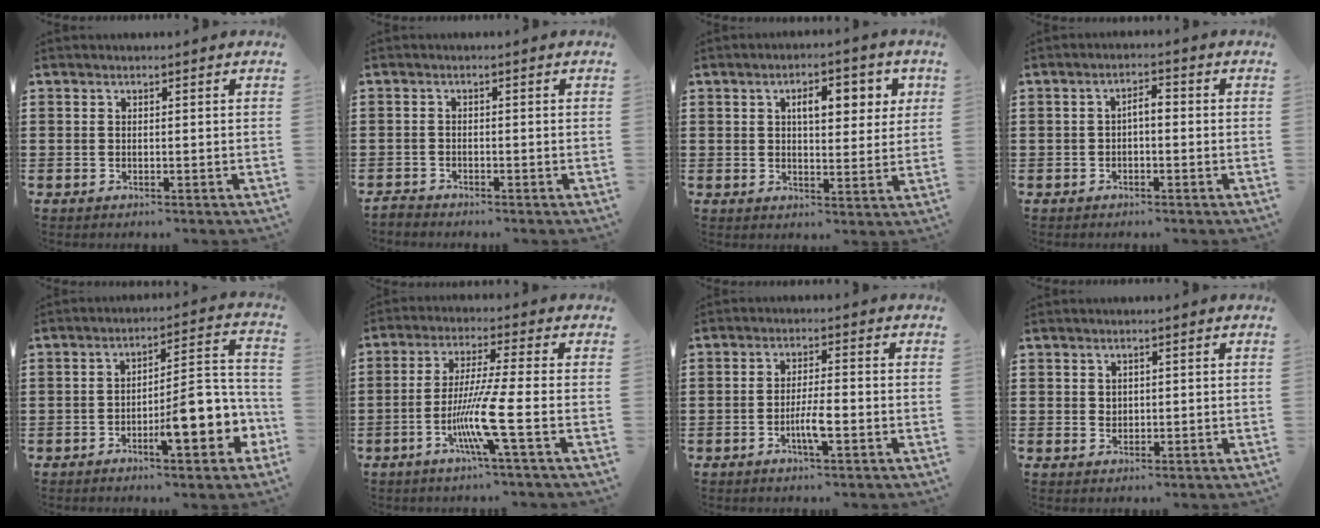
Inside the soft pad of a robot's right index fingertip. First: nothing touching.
{"total": 1.3, "force": [-1.2, 0.2, 0.0], "torque": [-0.004, 0.003, -0.027]}
{"total": 6.0, "force": [2.1, 2.5, 5.0], "torque": [-0.073, 0.000, 0.026]}
{"total": 2.3, "force": [-0.7, 0.8, 2.0], "torque": [-0.039, 0.006, -0.016]}
{"total": 10.0, "force": [-4.2, 2.9, 8.6], "torque": [-0.110, -0.008, -0.073]}
{"total": 9.1, "force": [-3.2, -0.5, 8.5], "torque": [-0.177, -0.023, -0.066]}
{"total": 4.1, "force": [-1.6, 0.6, 3.7], "torque": [-0.070, 0.000, -0.031]}
{"total": 1.1, "force": [0.7, 0.8, 0.2], "torque": [-0.005, 0.003, 0.015]}